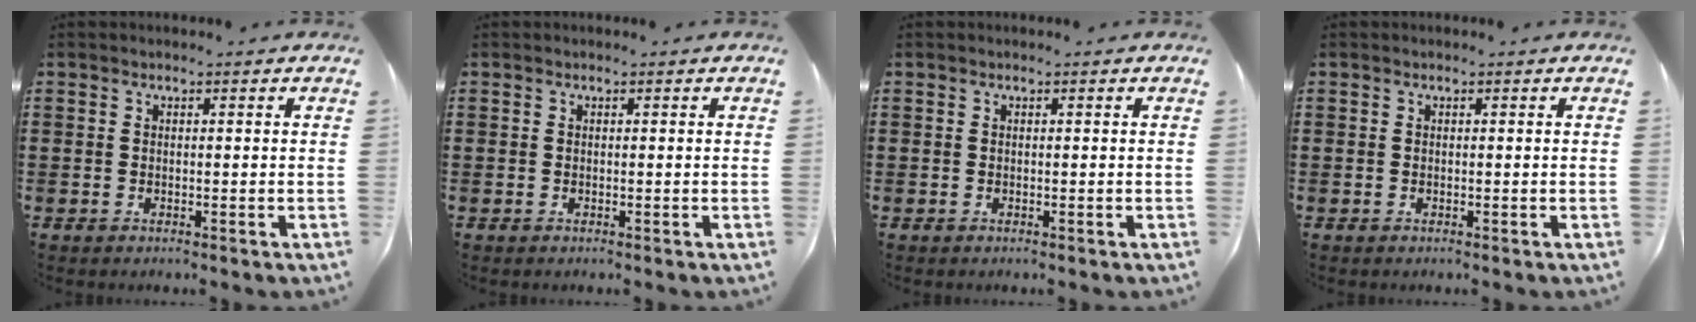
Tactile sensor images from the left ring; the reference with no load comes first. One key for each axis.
{"total": 0.0}
{"total": 0.0}
{"total": 0.0}